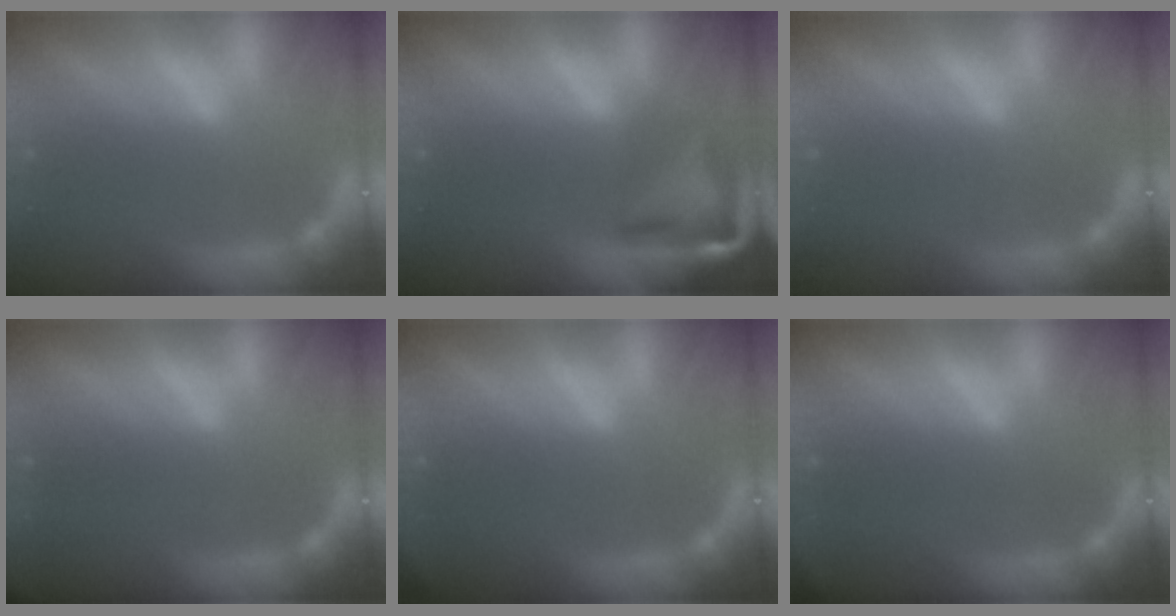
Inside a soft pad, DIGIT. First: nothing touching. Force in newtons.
{"total": 7.9}
{"total": 0.0}
{"total": 10.0}
{"total": 1.4}
{"total": 2.4}